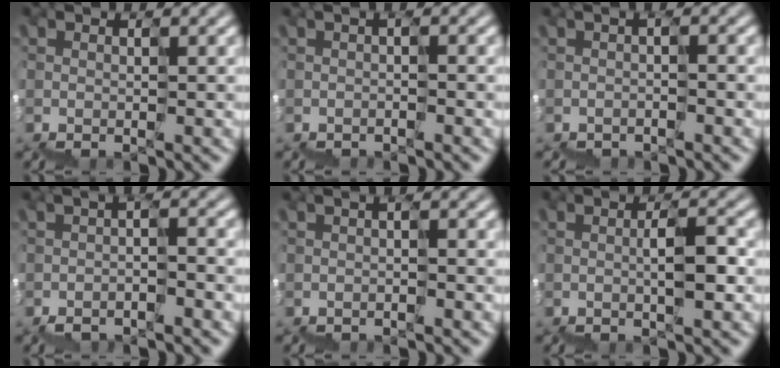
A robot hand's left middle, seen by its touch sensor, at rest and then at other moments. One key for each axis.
{"total": 0.9, "fx": -0.9, "fy": -0.1, "fz": -0.1, "tx": 0.006, "ty": -0.001, "tz": -0.005}
{"total": 1.1, "fx": -1.0, "fy": -0.1, "fz": -0.3, "tx": 0.002, "ty": -0.001, "tz": -0.009}
{"total": 1.8, "fx": -1.7, "fy": 0.1, "fz": 0.7, "tx": -0.018, "ty": -0.001, "tz": -0.024}
{"total": 0.7, "fx": -0.7, "fy": -0.1, "fz": -0.1, "tx": 0.005, "ty": 0.000, "tz": -0.004}
{"total": 1.9, "fx": 0.3, "fy": 0.5, "fz": 1.8, "tx": -0.040, "ty": 0.010, "tz": 0.006}